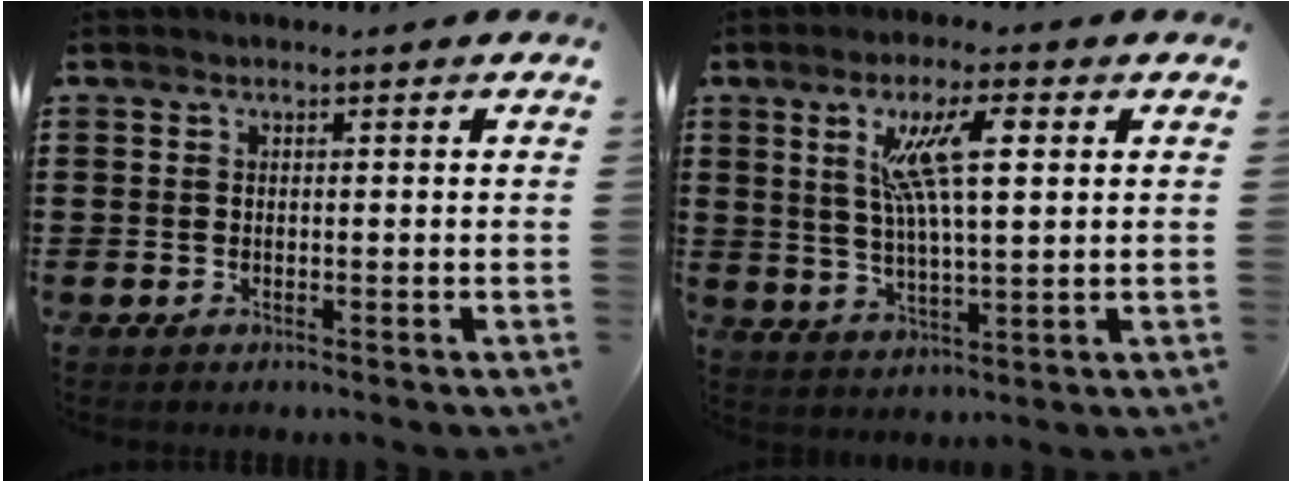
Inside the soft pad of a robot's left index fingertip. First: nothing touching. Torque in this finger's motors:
{"motor_torque": [2.08, -0.06, 0.74, 0.14]}